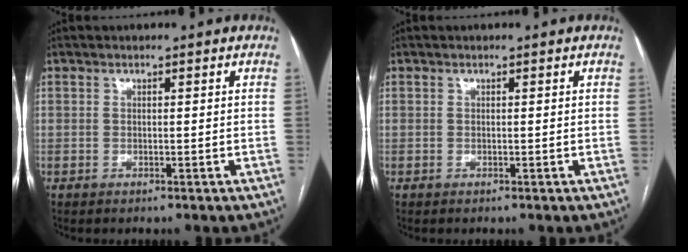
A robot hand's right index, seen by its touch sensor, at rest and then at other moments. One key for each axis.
{"total": 0.0}